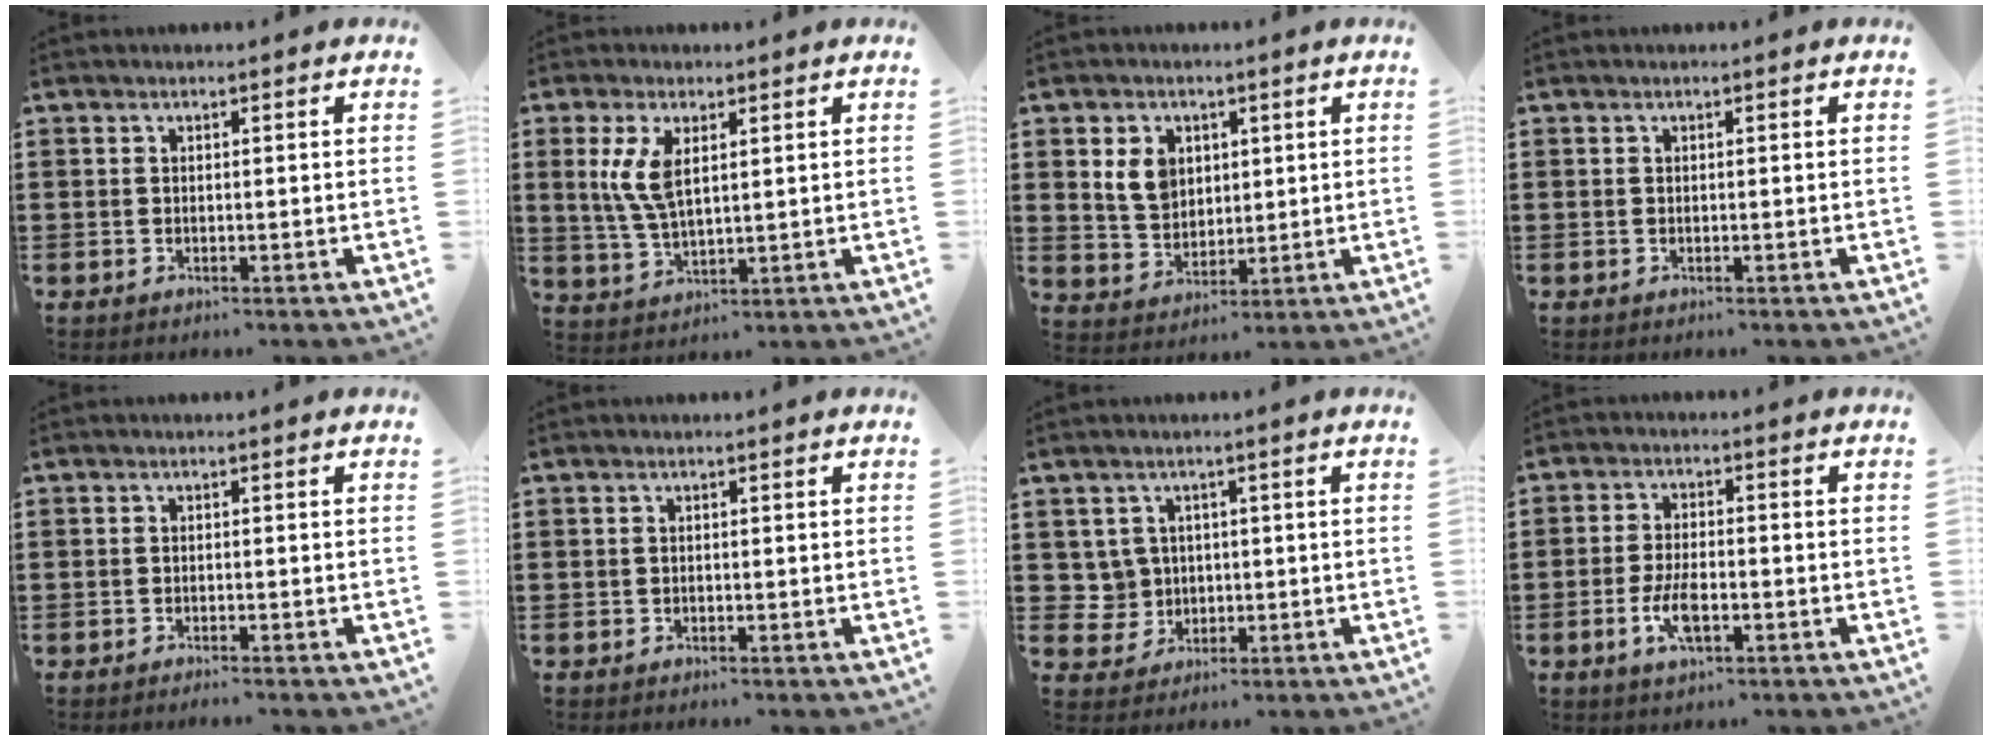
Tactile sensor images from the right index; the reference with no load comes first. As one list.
[{"total": 6.6, "force": [2.1, 2.9, 5.5], "torque": [-0.130, 0.000, 0.033]}, {"total": 6.0, "force": [2.0, 4.7, 3.0], "torque": [-0.070, 0.011, 0.035]}, {"total": 0.0}, {"total": 0.8, "force": [-0.7, -0.1, 0.2], "torque": [-0.005, -0.001, -0.015]}, {"total": 0.0}, {"total": 3.4, "force": [0.6, 3.3, 0.5], "torque": [-0.030, 0.008, 0.011]}, {"total": 5.2, "force": [-1.8, 2.1, 4.4], "torque": [-0.102, -0.006, -0.037]}]